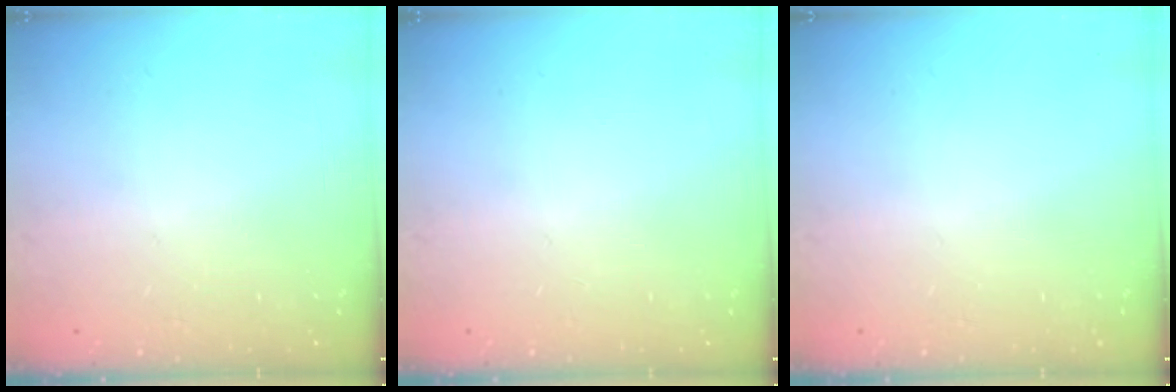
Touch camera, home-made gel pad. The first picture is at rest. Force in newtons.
{"total": 0.0}
{"total": 0.0}